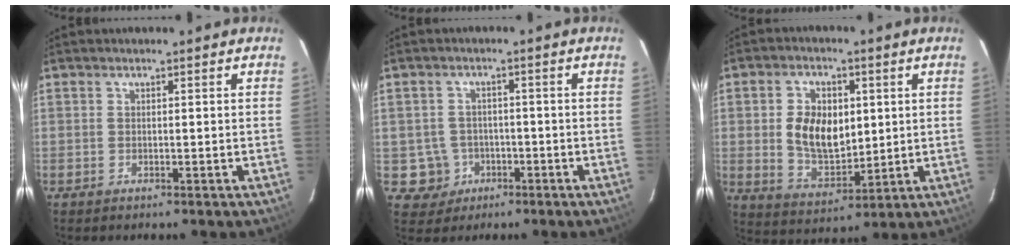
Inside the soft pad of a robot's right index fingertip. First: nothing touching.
{"total": 5.5, "force": [-1.7, 5.3, 0.3], "torque": [-0.019, 0.023, -0.017]}
{"total": 10.7, "force": [1.3, 6.9, 8.1], "torque": [-0.158, 0.006, 0.037]}